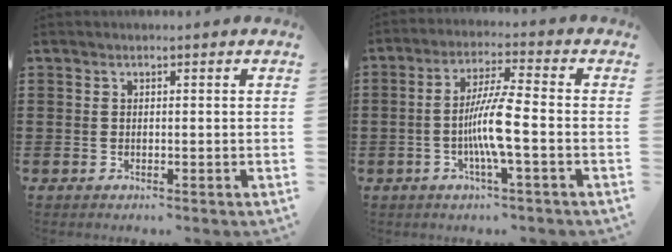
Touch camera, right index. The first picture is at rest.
{"total": 7.6, "force": [-1.8, 0.4, 7.4], "torque": [-0.147, -0.009, -0.042]}